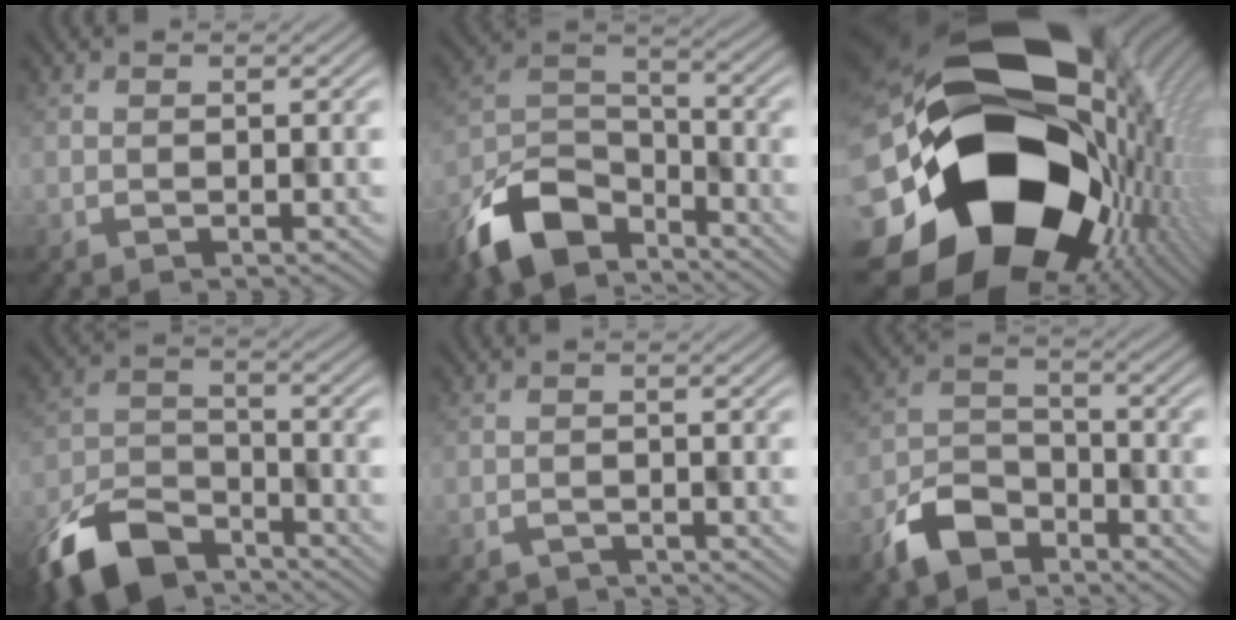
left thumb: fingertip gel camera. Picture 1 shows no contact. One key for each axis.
{"total": 11.1, "fx": -8.0, "fy": 5.4, "fz": 5.4, "tx": -0.109, "ty": -0.013, "tz": -0.160}
{"total": 22.5, "fx": -2.4, "fy": 17.6, "fz": 13.8, "tx": -0.276, "ty": -0.079, "tz": 0.005}
{"total": 10.9, "fx": -8.5, "fy": 4.8, "fz": 5.0, "tx": -0.098, "ty": -0.014, "tz": -0.158}
{"total": 1.9, "fx": -1.8, "fy": 0.5, "fz": -0.1, "tx": 0.003, "ty": -0.005, "tz": -0.026}
{"total": 6.6, "fx": -4.9, "fy": 3.6, "fz": 2.6, "tx": -0.051, "ty": -0.007, "tz": -0.107}